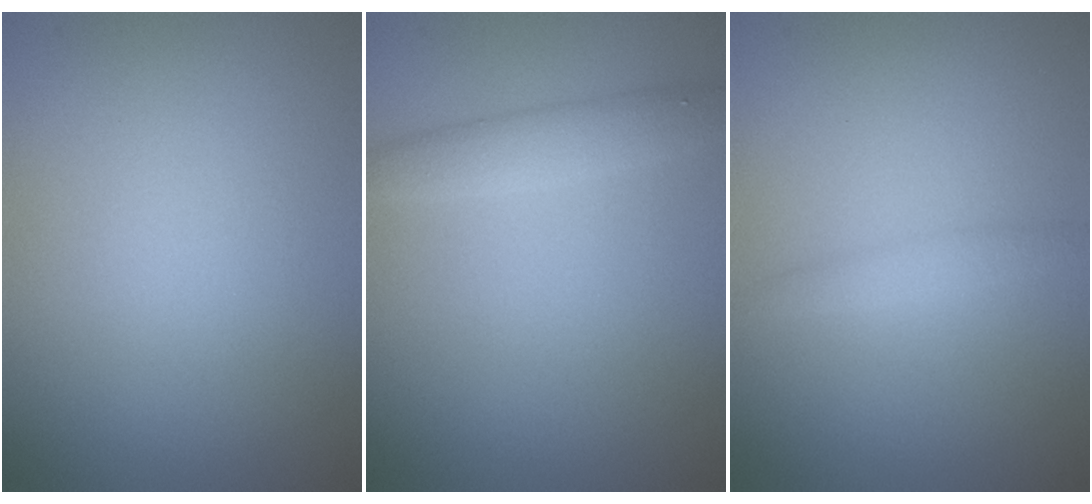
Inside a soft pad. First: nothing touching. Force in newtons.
{"total": 2.3, "press": 2.3, "slide": 0.1}
{"total": 1.2, "press": 1.2, "slide": 0.1}